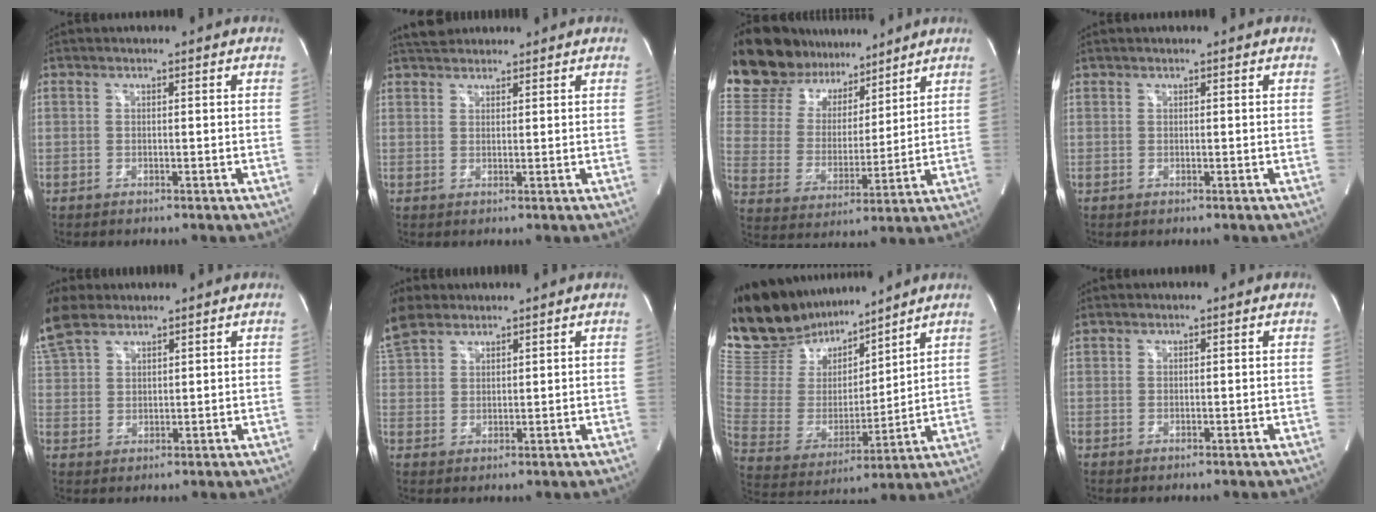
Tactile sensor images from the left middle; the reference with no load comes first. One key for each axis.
{"total": 4.3, "fx": 3.9, "fy": 1.6, "fz": 1.2, "tx": -0.023, "ty": 0.026, "tz": 0.067}
{"total": 18.7, "fx": 16.5, "fy": 7.3, "fz": 5.0, "tx": -0.108, "ty": 0.028, "tz": 0.293}
{"total": 0.0}
{"total": 9.3, "fx": 7.2, "fy": 4.3, "fz": 4.1, "tx": -0.113, "ty": 0.023, "tz": 0.151}
{"total": 7.5, "fx": 5.9, "fy": 3.5, "fz": 2.8, "tx": -0.078, "ty": 0.021, "tz": 0.128}
{"total": 19.3, "fx": 17.4, "fy": 5.7, "fz": 6.1, "tx": -0.127, "ty": 0.005, "tz": 0.323}
{"total": 0.8, "fx": 0.7, "fy": 0.2, "fz": 0.0, "tx": -0.014, "ty": 0.013, "tz": 0.022}